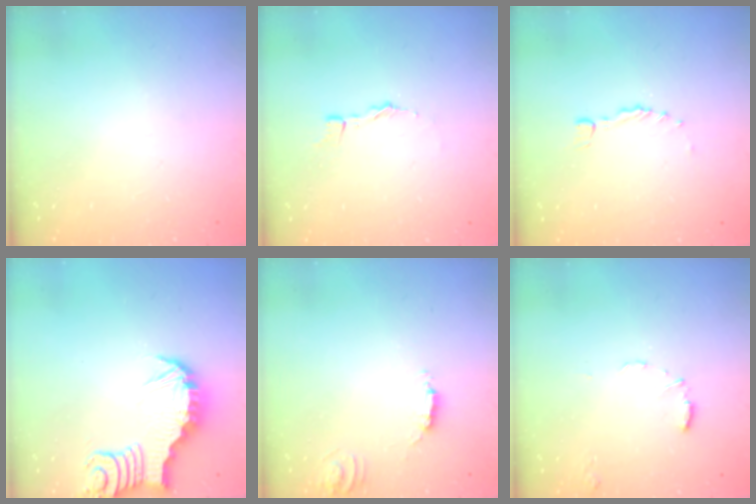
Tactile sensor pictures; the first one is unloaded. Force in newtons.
{"total": 2.6, "press": 2.6, "slide": 0.2}
{"total": 0.0}
{"total": 3.6, "press": 3.6, "slide": 0.2}
{"total": 2.2, "press": 2.2, "slide": 0.1}
{"total": 6.1, "press": 6.1, "slide": 0.6}